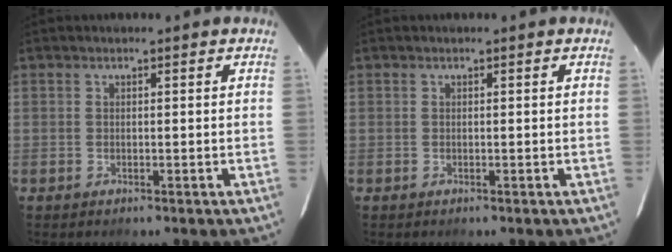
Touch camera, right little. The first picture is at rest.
{"total": 0.0}